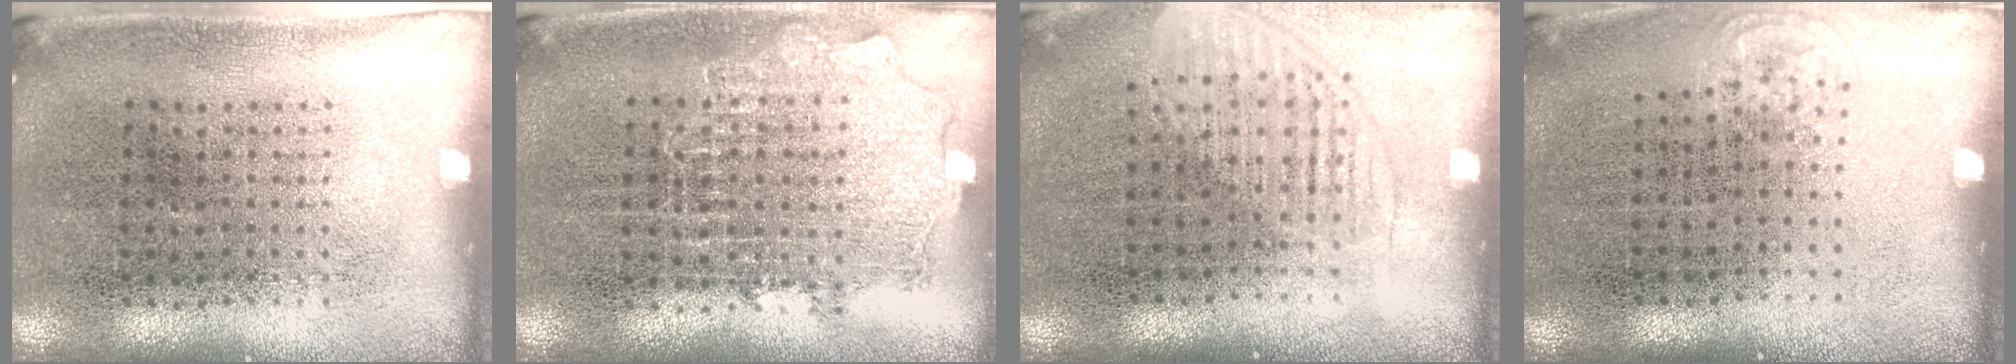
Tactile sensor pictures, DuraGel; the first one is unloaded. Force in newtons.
{"total": 1.0, "press": 1.0, "slide": 0.2}
{"total": 1.5, "press": 1.3, "slide": 0.8}
{"total": 0.6, "press": 0.4, "slide": 0.3}